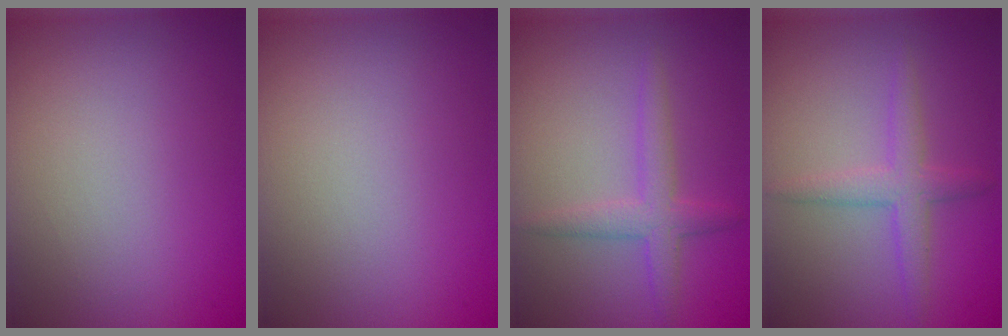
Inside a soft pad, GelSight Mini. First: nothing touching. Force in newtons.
{"total": 0.0}
{"total": 2.6, "press": 2.6, "slide": 0.1}
{"total": 2.7, "press": 2.7, "slide": 0.1}